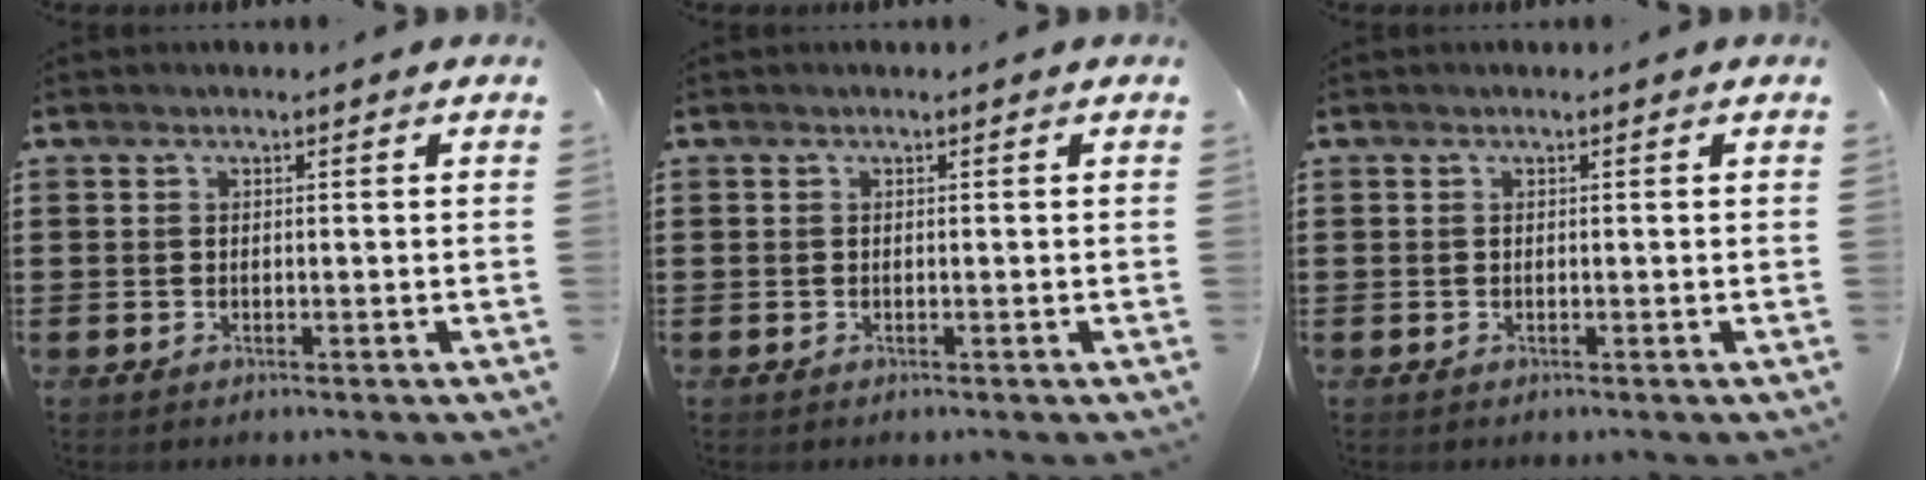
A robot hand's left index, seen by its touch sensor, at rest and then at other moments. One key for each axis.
{"total": 0.0}
{"total": 0.0}